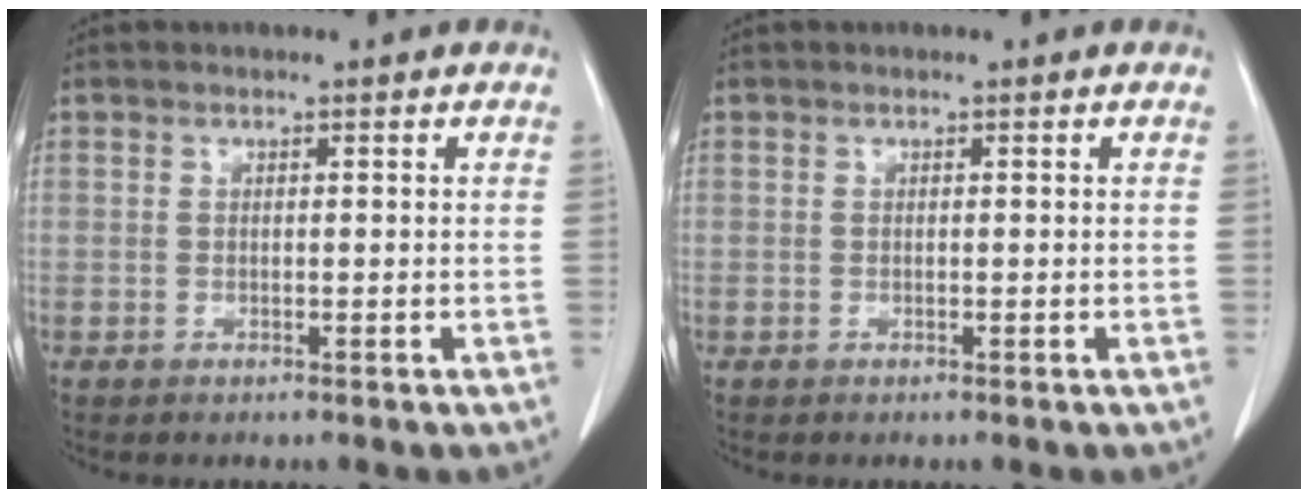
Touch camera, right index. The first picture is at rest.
{"total": 0.0}